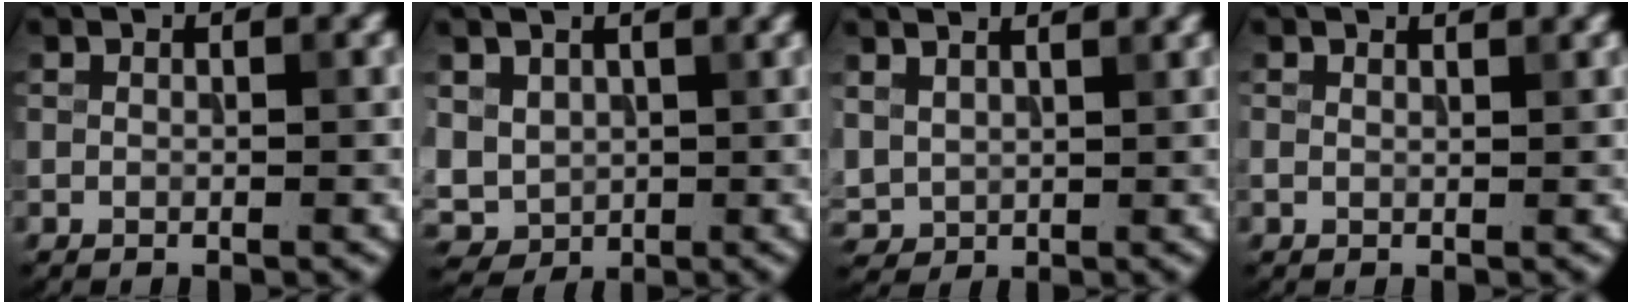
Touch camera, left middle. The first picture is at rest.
{"total": 4.3, "force": [1.3, 3.6, 1.9], "torque": [-0.058, 0.005, 0.030]}
{"total": 3.7, "force": [2.7, 2.0, 1.5], "torque": [-0.043, 0.005, 0.054]}
{"total": 1.2, "force": [1.0, 0.2, 0.5], "torque": [-0.014, -0.002, 0.010]}